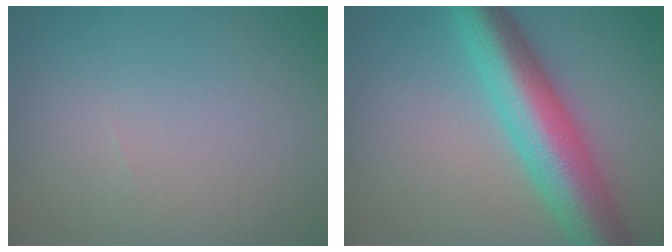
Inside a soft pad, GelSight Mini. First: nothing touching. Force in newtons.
{"total": 9.5, "press": 9.5, "slide": 0.3}